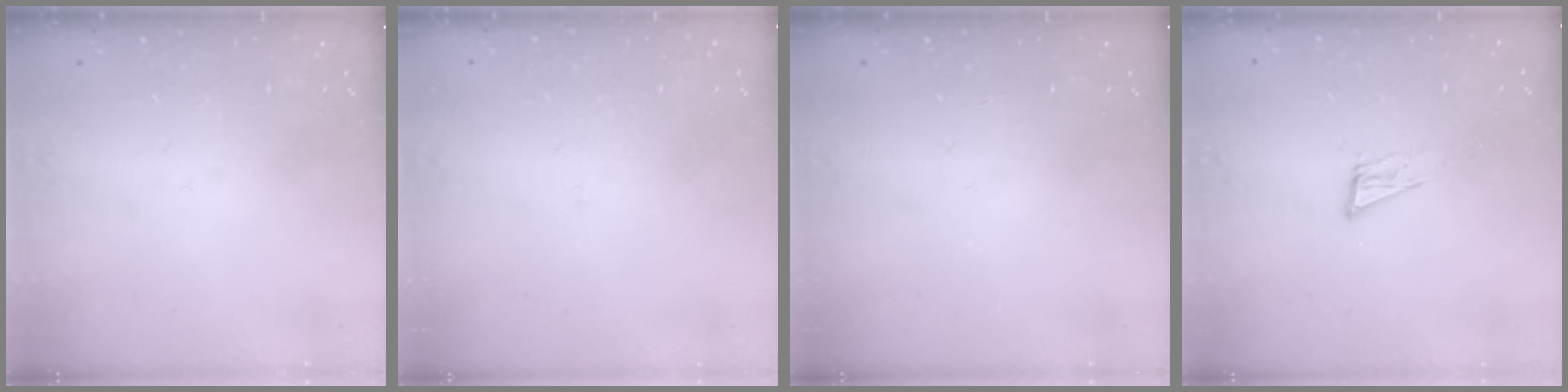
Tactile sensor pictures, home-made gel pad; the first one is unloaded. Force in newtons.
{"total": 0.9, "press": 0.9, "slide": 0.1}
{"total": 0.0}
{"total": 6.4, "press": 6.4, "slide": 1.0}